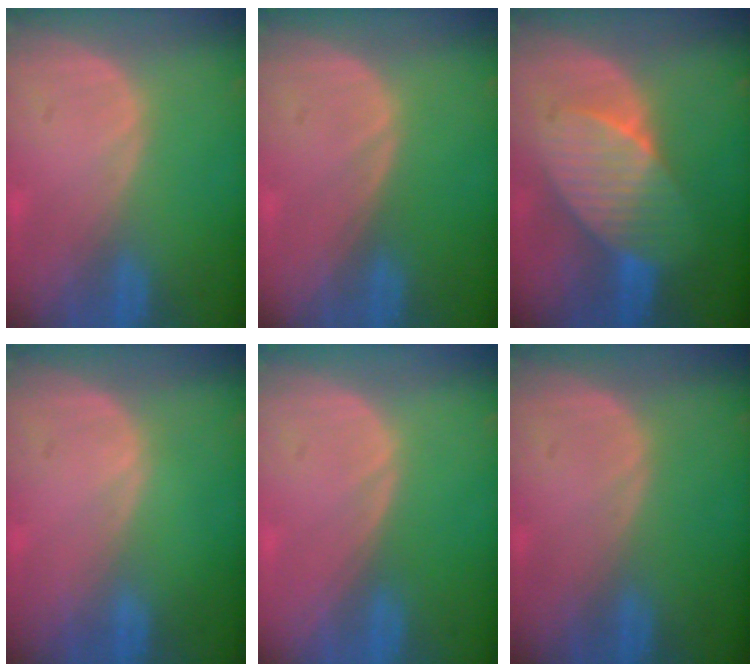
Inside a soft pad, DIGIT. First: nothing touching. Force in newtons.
{"total": 0.0}
{"total": 7.5, "press": 7.5, "slide": 0.2}
{"total": 0.0}
{"total": 0.0}
{"total": 0.0}